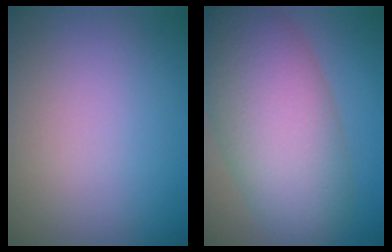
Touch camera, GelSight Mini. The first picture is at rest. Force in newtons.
{"total": 10.0, "press": 10.0, "slide": 0.6}